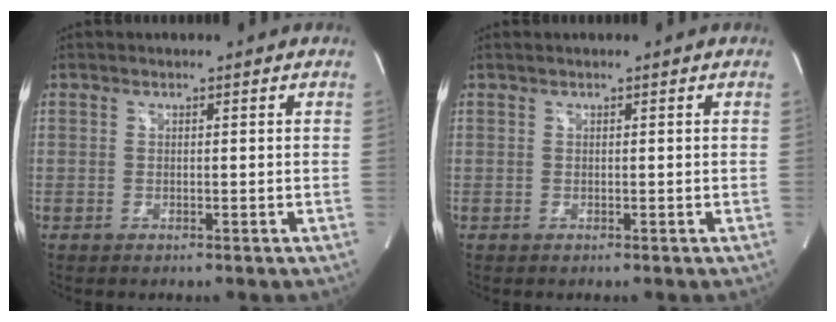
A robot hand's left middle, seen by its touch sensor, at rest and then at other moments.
{"total": 0.0}